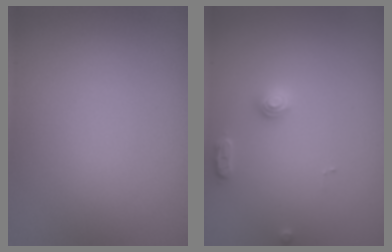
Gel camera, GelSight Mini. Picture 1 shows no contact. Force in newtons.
{"total": 1.7, "press": 1.7, "slide": 0.3}